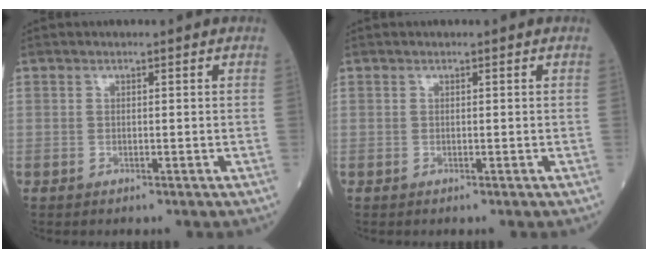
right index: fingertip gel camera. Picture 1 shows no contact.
{"total": 0.0}